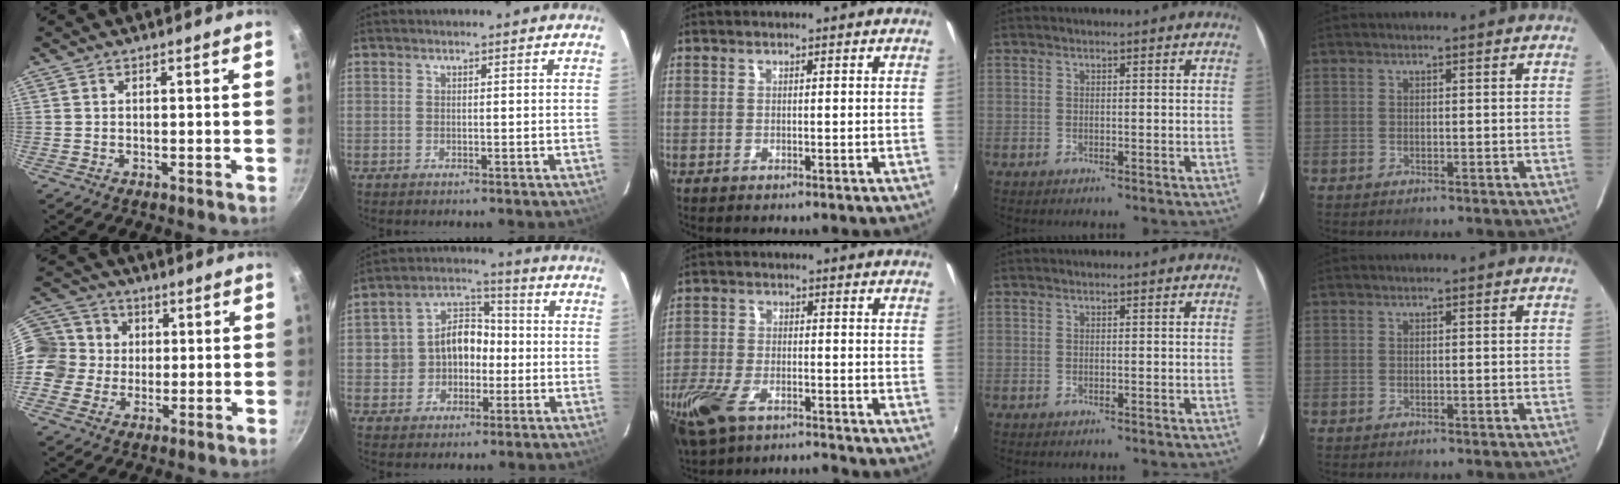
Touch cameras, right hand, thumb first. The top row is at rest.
{"thumb": {"total": 15.0, "force": [1.8, 13.6, 6.1], "torque": [-0.121, 0.025, 0.024]}, "index": {"total": 9.3, "force": [-1.2, 7.9, 4.6], "torque": [-0.093, 0.039, -0.015]}, "middle": {"total": 11.0, "force": [-8.0, 4.3, 6.2], "torque": [-0.160, -0.036, -0.159]}}